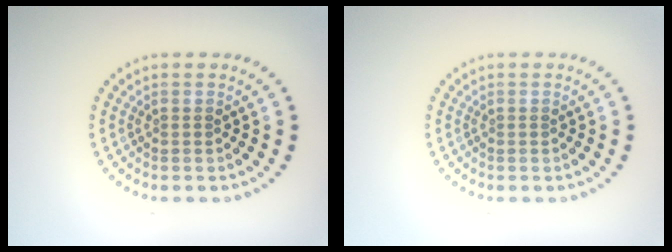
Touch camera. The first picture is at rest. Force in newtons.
{"total": 0.0}